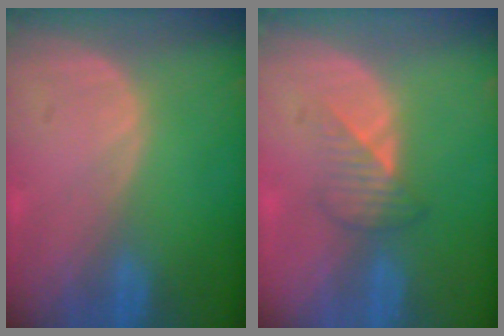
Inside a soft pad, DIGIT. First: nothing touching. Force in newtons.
{"total": 3.5, "press": 3.2, "slide": 1.5}